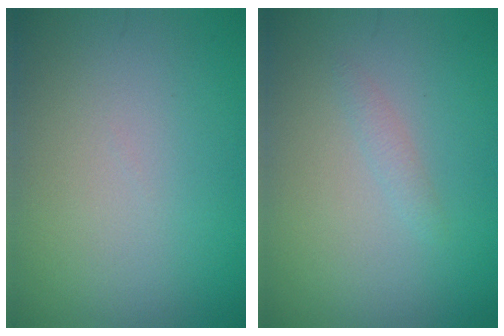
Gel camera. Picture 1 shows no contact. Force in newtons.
{"total": 0.9, "press": 0.8, "slide": 0.1}